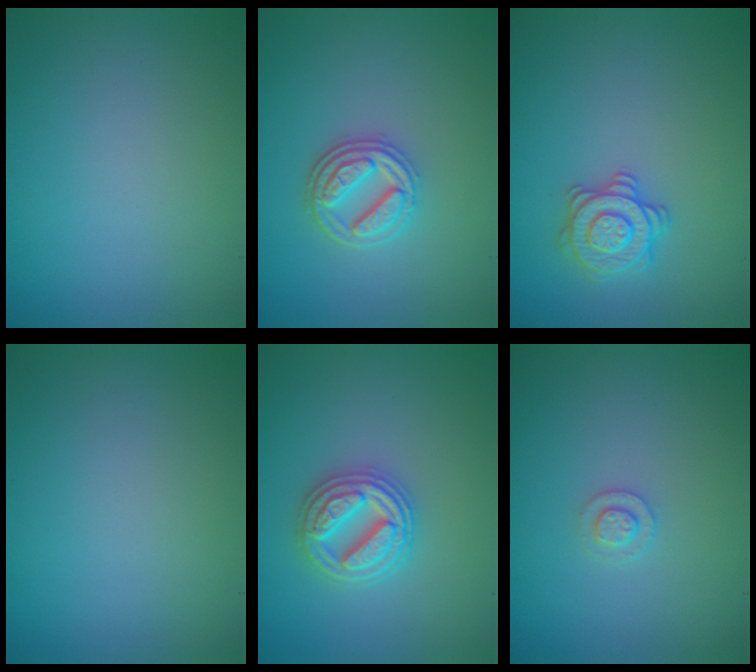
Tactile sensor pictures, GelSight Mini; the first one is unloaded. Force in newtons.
{"total": 3.8, "press": 3.2, "slide": 2.1}
{"total": 2.8, "press": 2.8, "slide": 0.4}
{"total": 0.0}
{"total": 4.7, "press": 4.6, "slide": 0.8}
{"total": 1.3, "press": 1.2, "slide": 0.3}